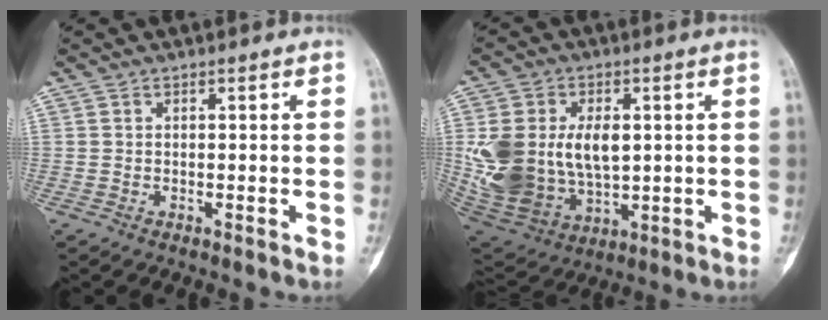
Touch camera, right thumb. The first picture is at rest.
{"total": 20.7, "force": [1.5, 13.6, 15.5], "torque": [-0.310, -0.012, 0.053]}